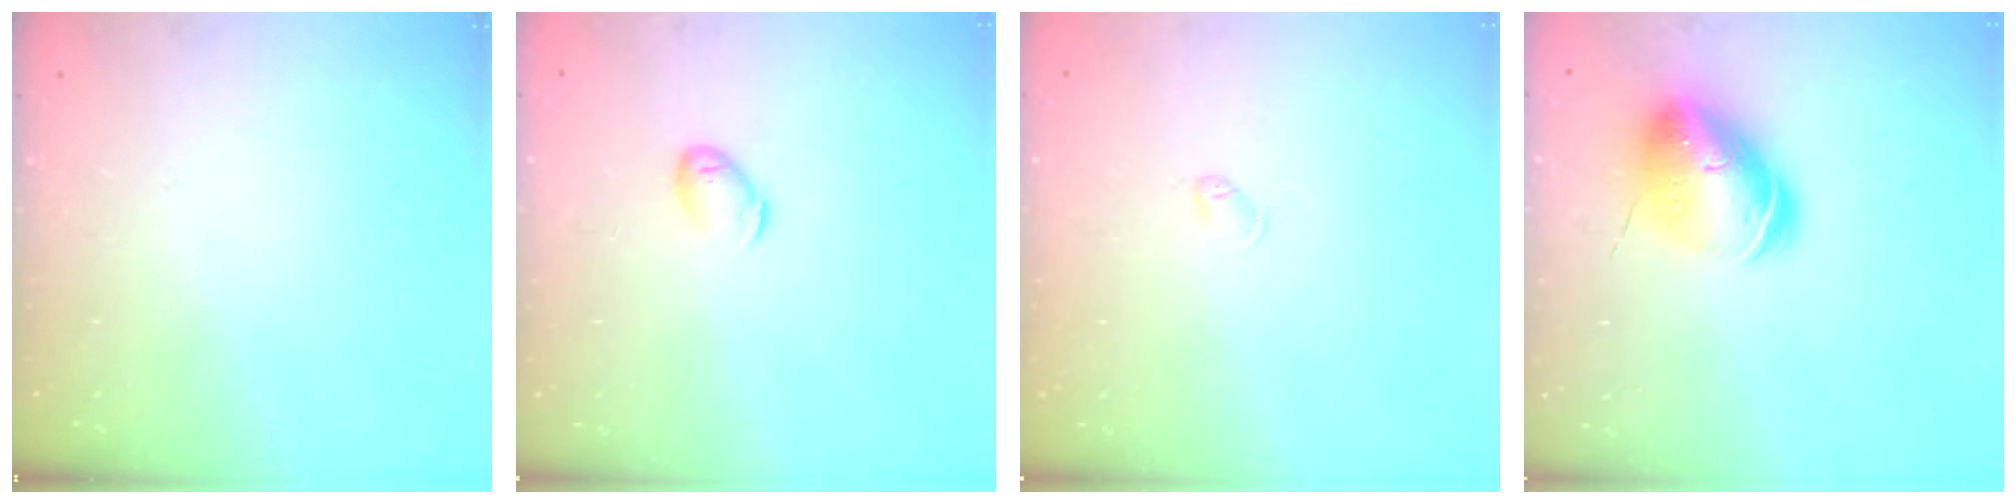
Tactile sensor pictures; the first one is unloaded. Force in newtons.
{"total": 5.3, "press": 5.2, "slide": 0.9}
{"total": 2.6, "press": 2.6, "slide": 0.4}
{"total": 12.9, "press": 12.8, "slide": 2.0}